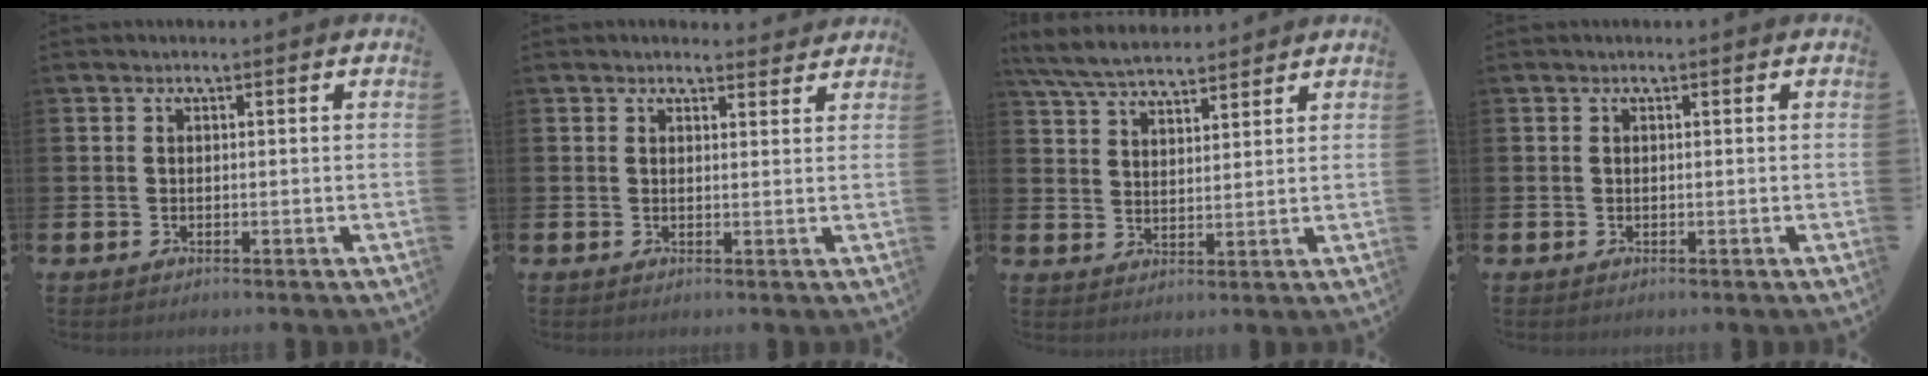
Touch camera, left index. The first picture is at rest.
{"total": 1.9, "force": [1.9, 0.4, 0.1], "torque": [0.011, -0.010, 0.031]}
{"total": 6.2, "force": [5.9, 1.1, 1.6], "torque": [-0.051, -0.023, 0.107]}
{"total": 0.0}